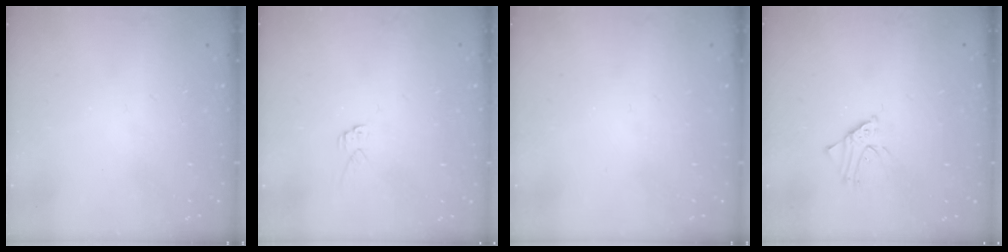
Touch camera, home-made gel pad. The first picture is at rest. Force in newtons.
{"total": 4.6, "press": 4.6, "slide": 0.5}
{"total": 0.0}
{"total": 2.3, "press": 2.3, "slide": 0.2}